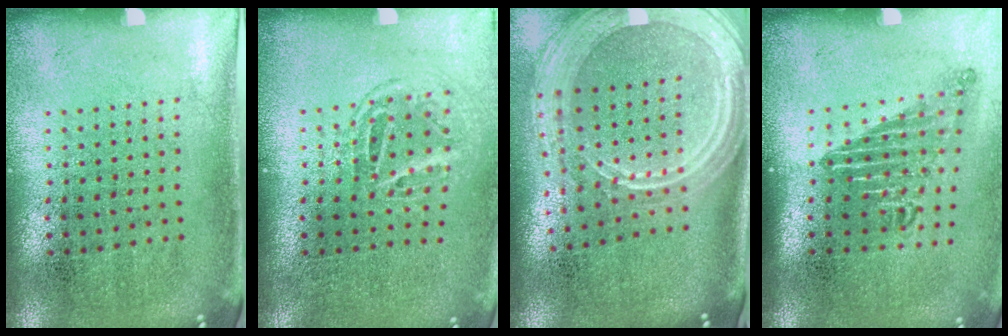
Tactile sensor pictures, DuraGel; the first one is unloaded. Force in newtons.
{"total": 1.6, "press": 1.1, "slide": 1.2}
{"total": 3.1, "press": 2.5, "slide": 1.9}
{"total": 1.7, "press": 1.2, "slide": 1.3}